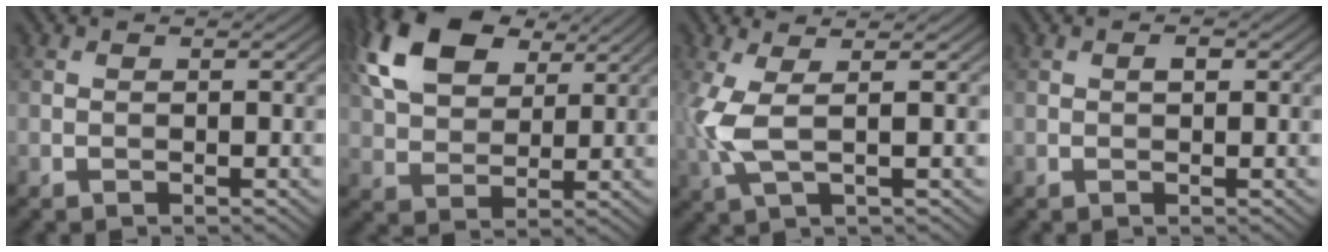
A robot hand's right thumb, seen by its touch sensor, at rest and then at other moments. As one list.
[{"total": 13.0, "force": [6.3, 7.7, 8.4], "torque": [-0.207, 0.028, 0.121]}, {"total": 5.2, "force": [0.5, 1.4, 4.9], "torque": [-0.126, 0.004, 0.009]}, {"total": 0.9, "force": [0.2, 0.4, 0.8], "torque": [-0.011, 0.002, 0.002]}]